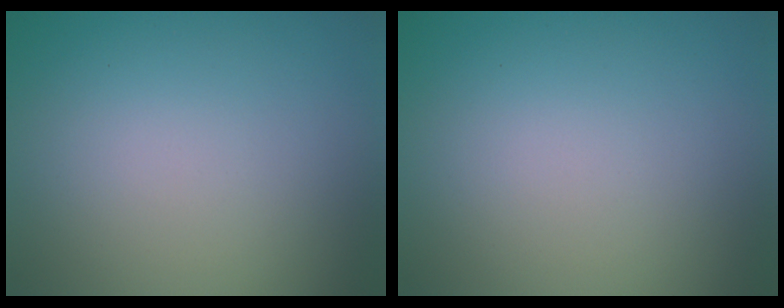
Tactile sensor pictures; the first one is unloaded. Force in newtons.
{"total": 0.0}